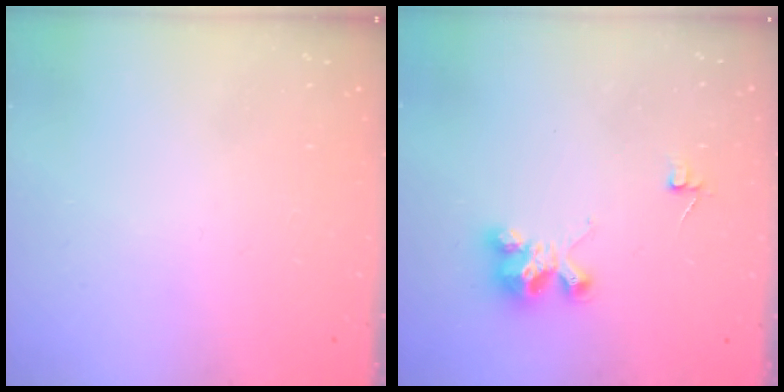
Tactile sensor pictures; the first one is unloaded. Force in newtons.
{"total": 4.1, "press": 4.1, "slide": 0.2}